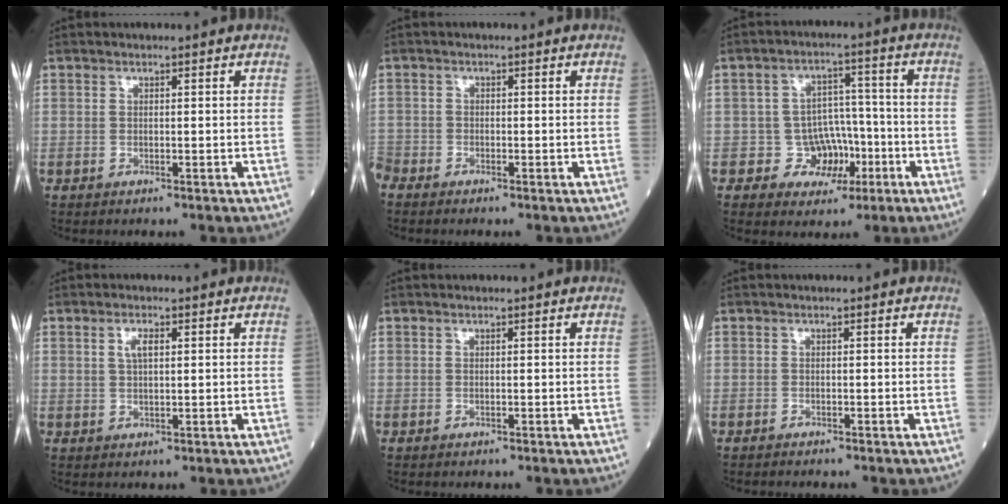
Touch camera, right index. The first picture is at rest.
{"total": 2.1, "force": [-1.9, 0.8, 0.2], "torque": [-0.008, -0.004, -0.036]}
{"total": 6.4, "force": [-2.4, 5.7, 1.4], "torque": [0.000, 0.022, -0.031]}
{"total": 2.5, "force": [0.9, 0.8, 2.2], "torque": [-0.045, 0.003, 0.018]}
{"total": 0.0}
{"total": 1.3, "force": [-1.3, 0.0, 0.5], "torque": [-0.006, 0.000, -0.016]}